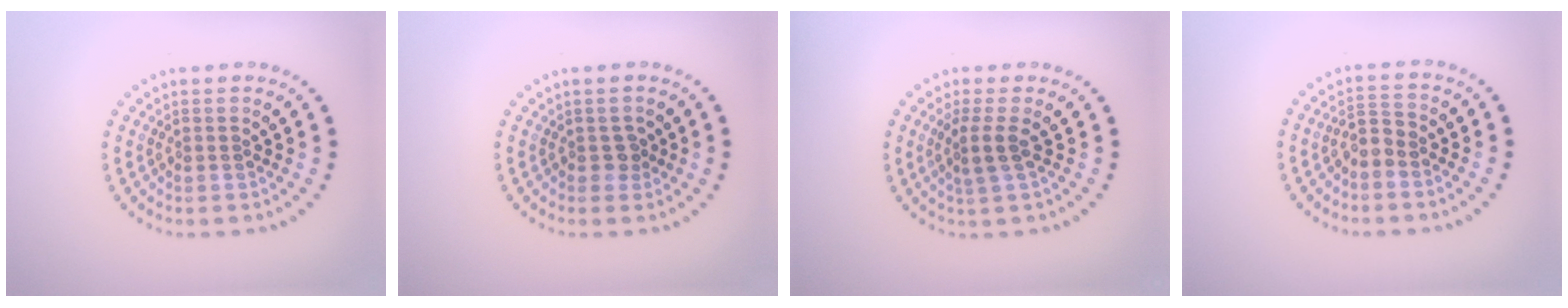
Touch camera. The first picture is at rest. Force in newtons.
{"total": 1.0, "press": 0.9, "slide": 0.5}
{"total": 2.0, "press": 1.5, "slide": 1.4}
{"total": 2.0, "press": 1.6, "slide": 1.2}